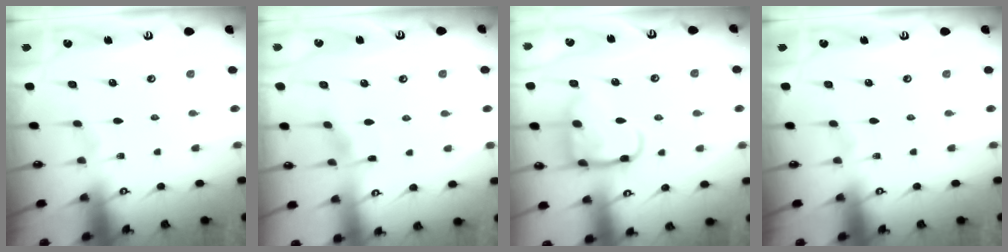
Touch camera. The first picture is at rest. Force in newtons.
{"total": 2.7, "press": 2.7, "slide": 0.3}
{"total": 12.4, "press": 12.4, "slide": 0.8}
{"total": 0.0}